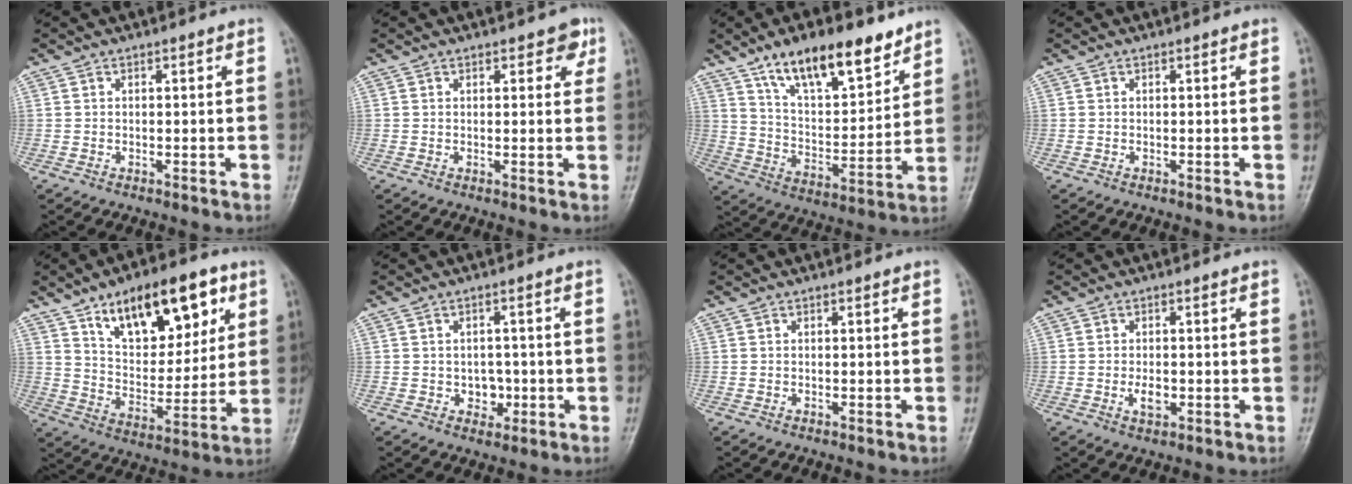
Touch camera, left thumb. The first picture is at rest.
{"total": 3.0, "force": [1.8, 1.7, 1.7], "torque": [0.003, -0.005, 0.017]}
{"total": 17.0, "force": [11.5, 6.5, 10.6], "torque": [-0.138, -0.061, 0.204]}
{"total": 0.0}
{"total": 19.9, "force": [10.3, 9.8, 14.0], "torque": [-0.159, -0.040, 0.172]}
{"total": 3.6, "force": [-0.6, 3.0, 1.9], "torque": [-0.003, 0.006, -0.006]}
{"total": 0.0}
{"total": 2.8, "force": [-0.5, 1.6, 2.2], "torque": [-0.038, -0.002, -0.008]}